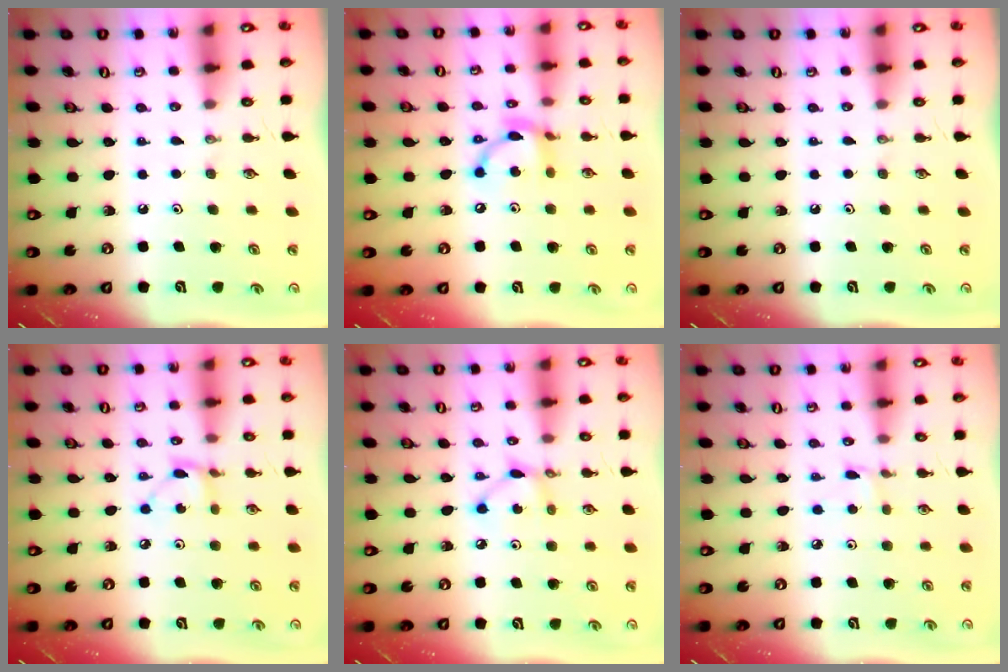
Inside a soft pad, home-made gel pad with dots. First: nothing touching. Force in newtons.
{"total": 12.0, "press": 11.9, "slide": 0.9}
{"total": 0.0}
{"total": 2.8, "press": 2.8, "slide": 0.2}
{"total": 4.7, "press": 4.7, "slide": 0.2}
{"total": 1.5, "press": 1.5, "slide": 0.2}